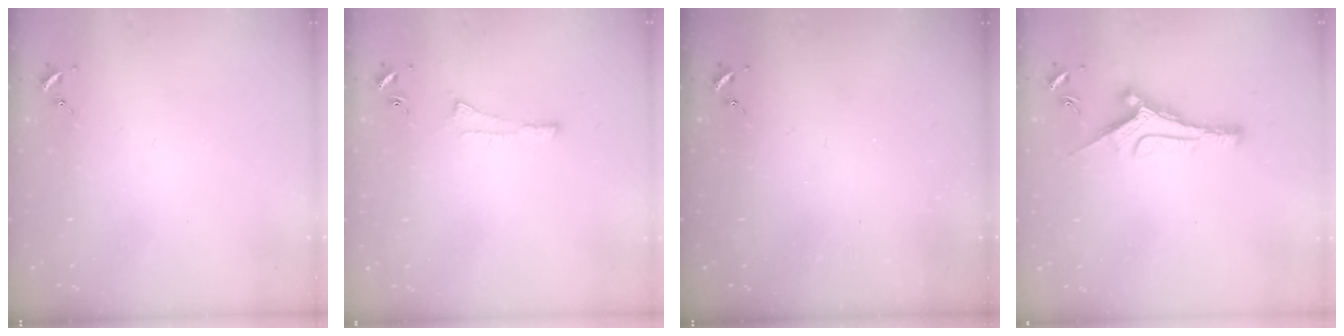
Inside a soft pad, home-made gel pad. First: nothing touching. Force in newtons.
{"total": 5.2, "press": 5.2, "slide": 0.5}
{"total": 0.0}
{"total": 10.4, "press": 10.4, "slide": 0.4}